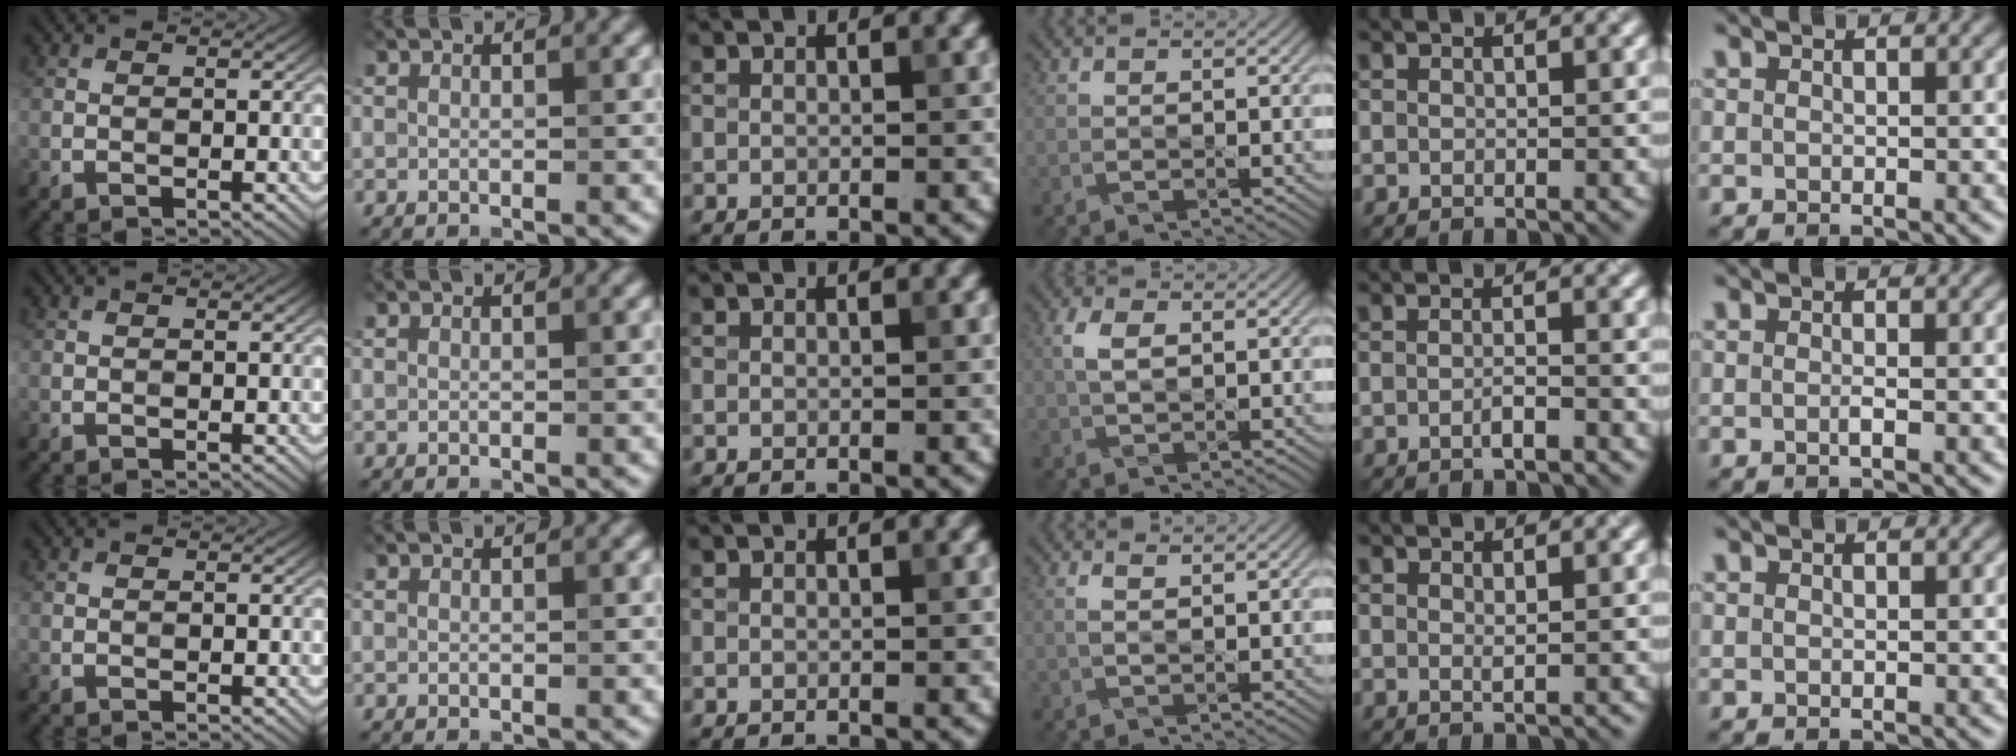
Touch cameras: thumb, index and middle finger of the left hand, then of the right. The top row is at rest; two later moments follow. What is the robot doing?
{"motion": "dispense", "object": "toothpaste"}